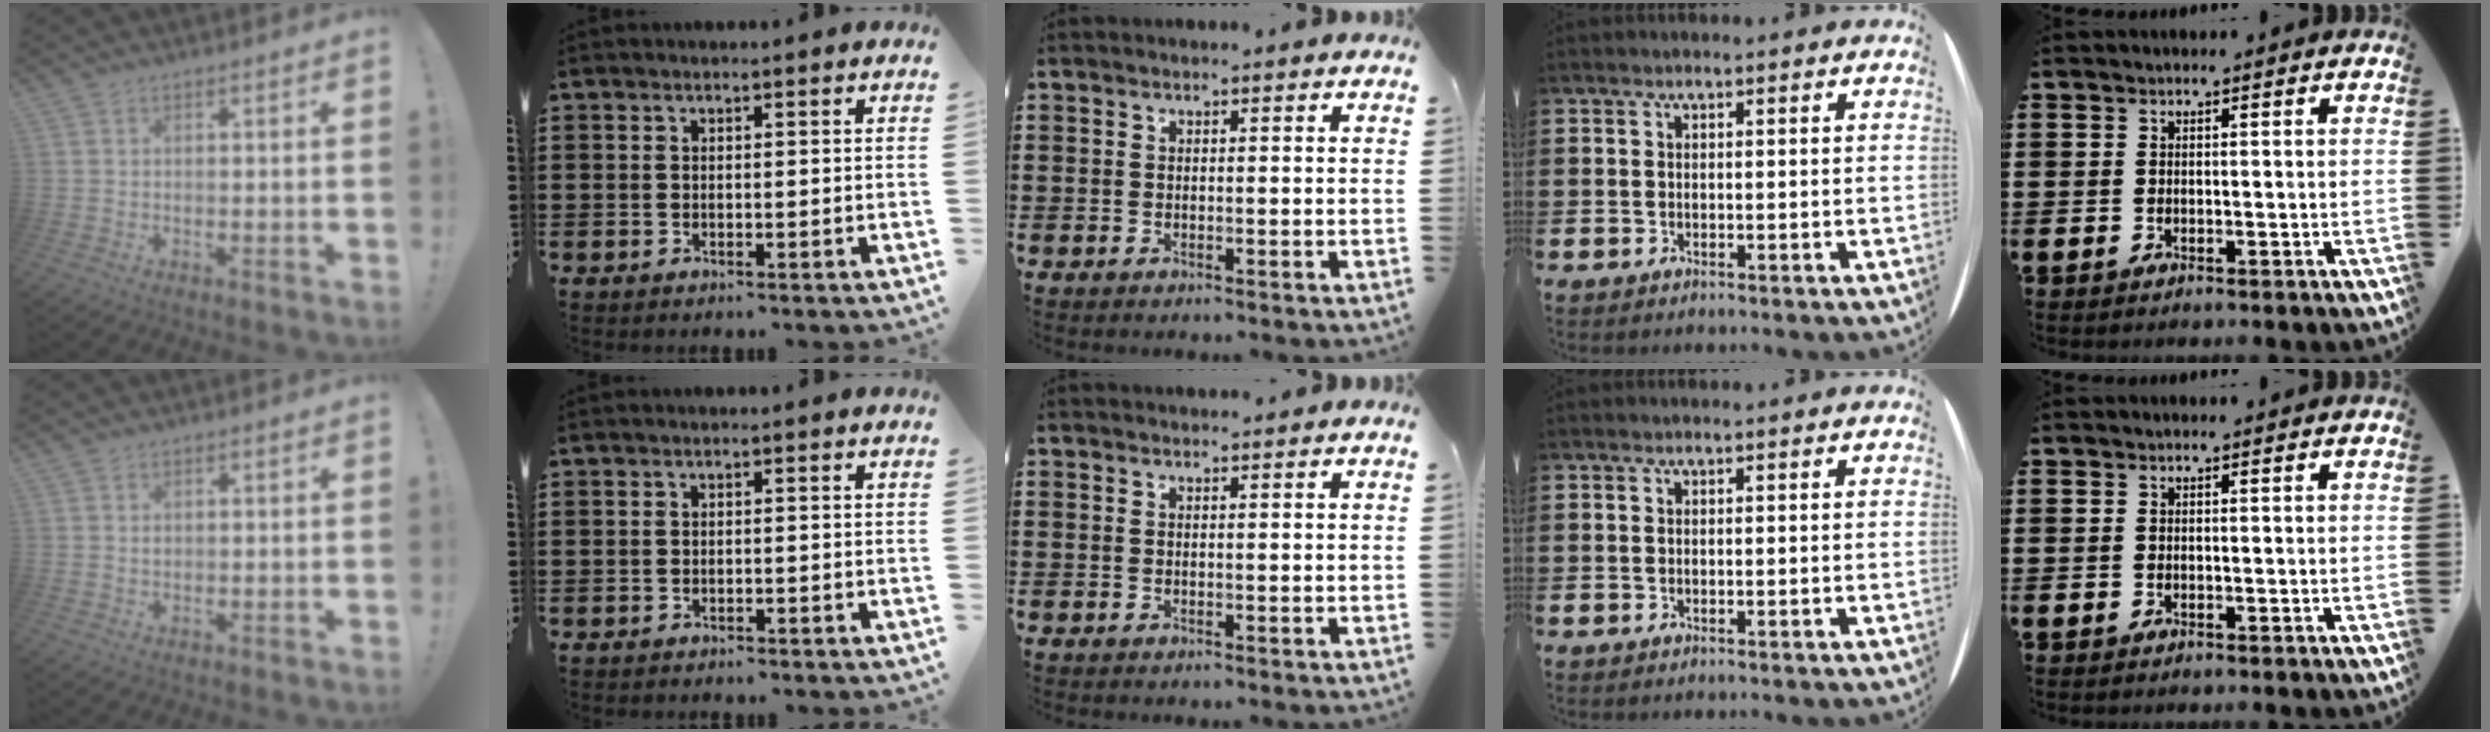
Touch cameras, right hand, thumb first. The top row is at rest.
{"thumb": {"total": 0.5, "force": [0.2, 0.5, 0.0], "torque": [0.001, 0.002, 0.003]}, "index": {"total": 0.8, "force": [-0.7, 0.2, 0.1], "torque": [-0.005, -0.001, -0.015]}, "middle": {"total": 0.9, "force": [0.9, 0.0, -0.1], "torque": [-0.002, -0.001, 0.018]}}